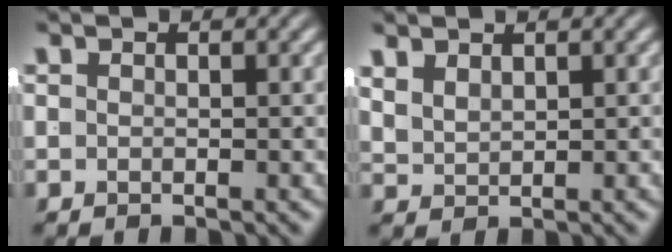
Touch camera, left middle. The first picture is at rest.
{"total": 2.0, "force": [1.6, 0.9, 0.8], "torque": [-0.022, -0.006, 0.041]}